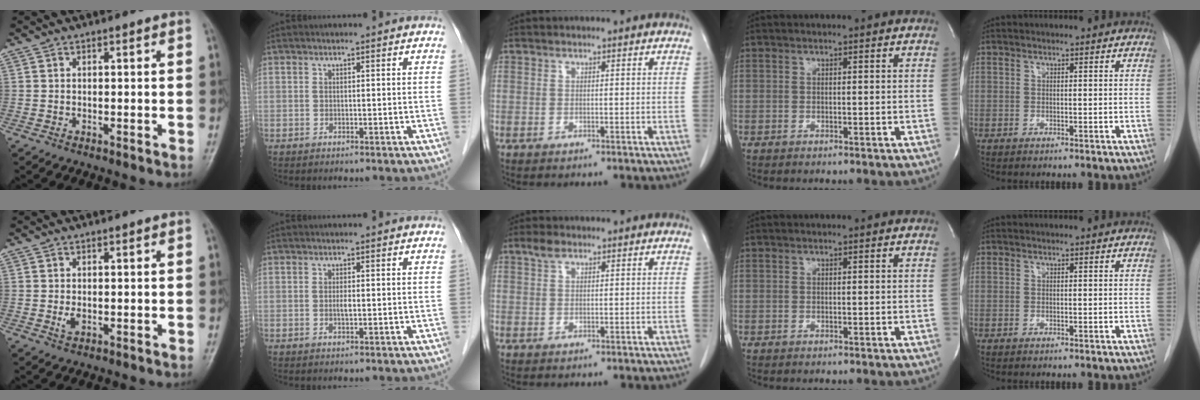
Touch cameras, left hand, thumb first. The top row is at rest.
{"thumb": {"total": 1.7, "force": [0.3, 0.8, 1.4], "torque": [-0.026, -0.002, 0.010]}, "index": {"total": 0.5, "force": [0.1, 0.1, 0.5], "torque": [-0.013, 0.000, 0.003]}, "middle": {"total": 1.2, "force": [0.8, 0.5, 0.7], "torque": [-0.017, 0.010, 0.017]}}